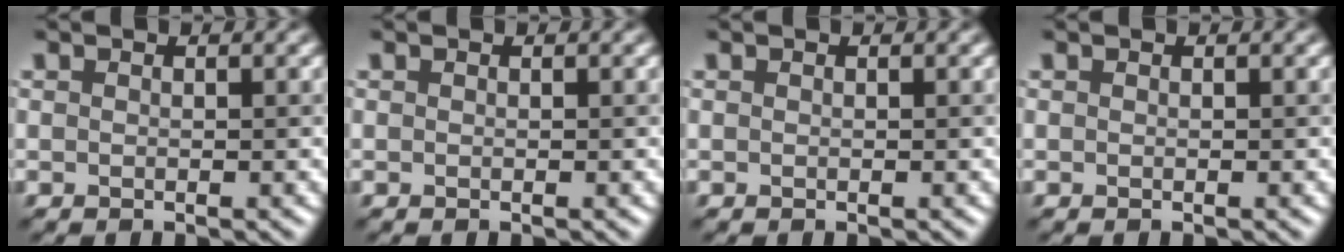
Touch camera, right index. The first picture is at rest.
{"total": 0.0}
{"total": 0.0}
{"total": 0.0}